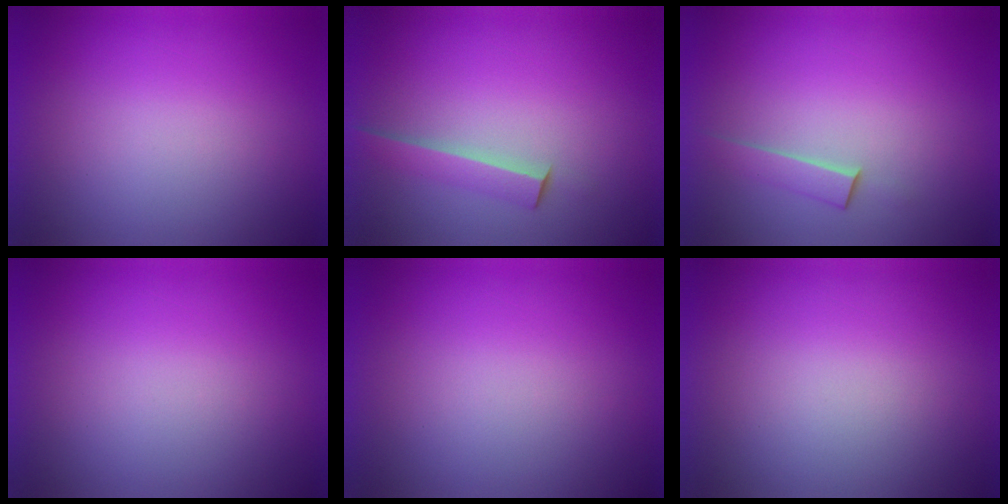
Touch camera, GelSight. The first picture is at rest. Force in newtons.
{"total": 2.4}
{"total": 1.8}
{"total": 0.0}
{"total": 0.0}
{"total": 1.0}